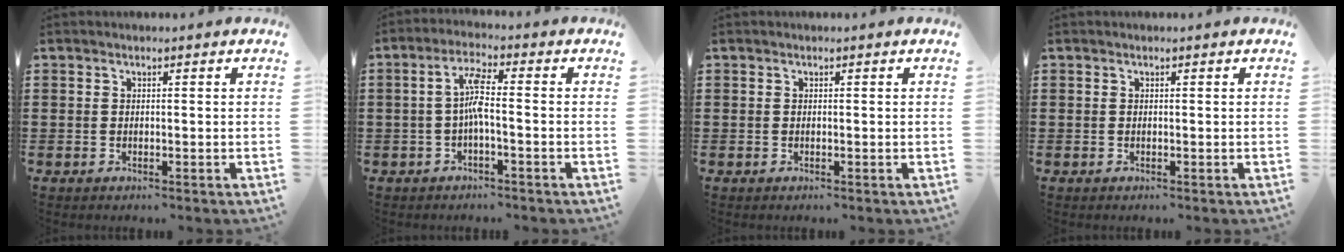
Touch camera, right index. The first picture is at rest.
{"total": 4.8, "force": [-0.9, 0.8, 4.6], "torque": [-0.093, 0.003, -0.023]}
{"total": 0.0}
{"total": 0.0}